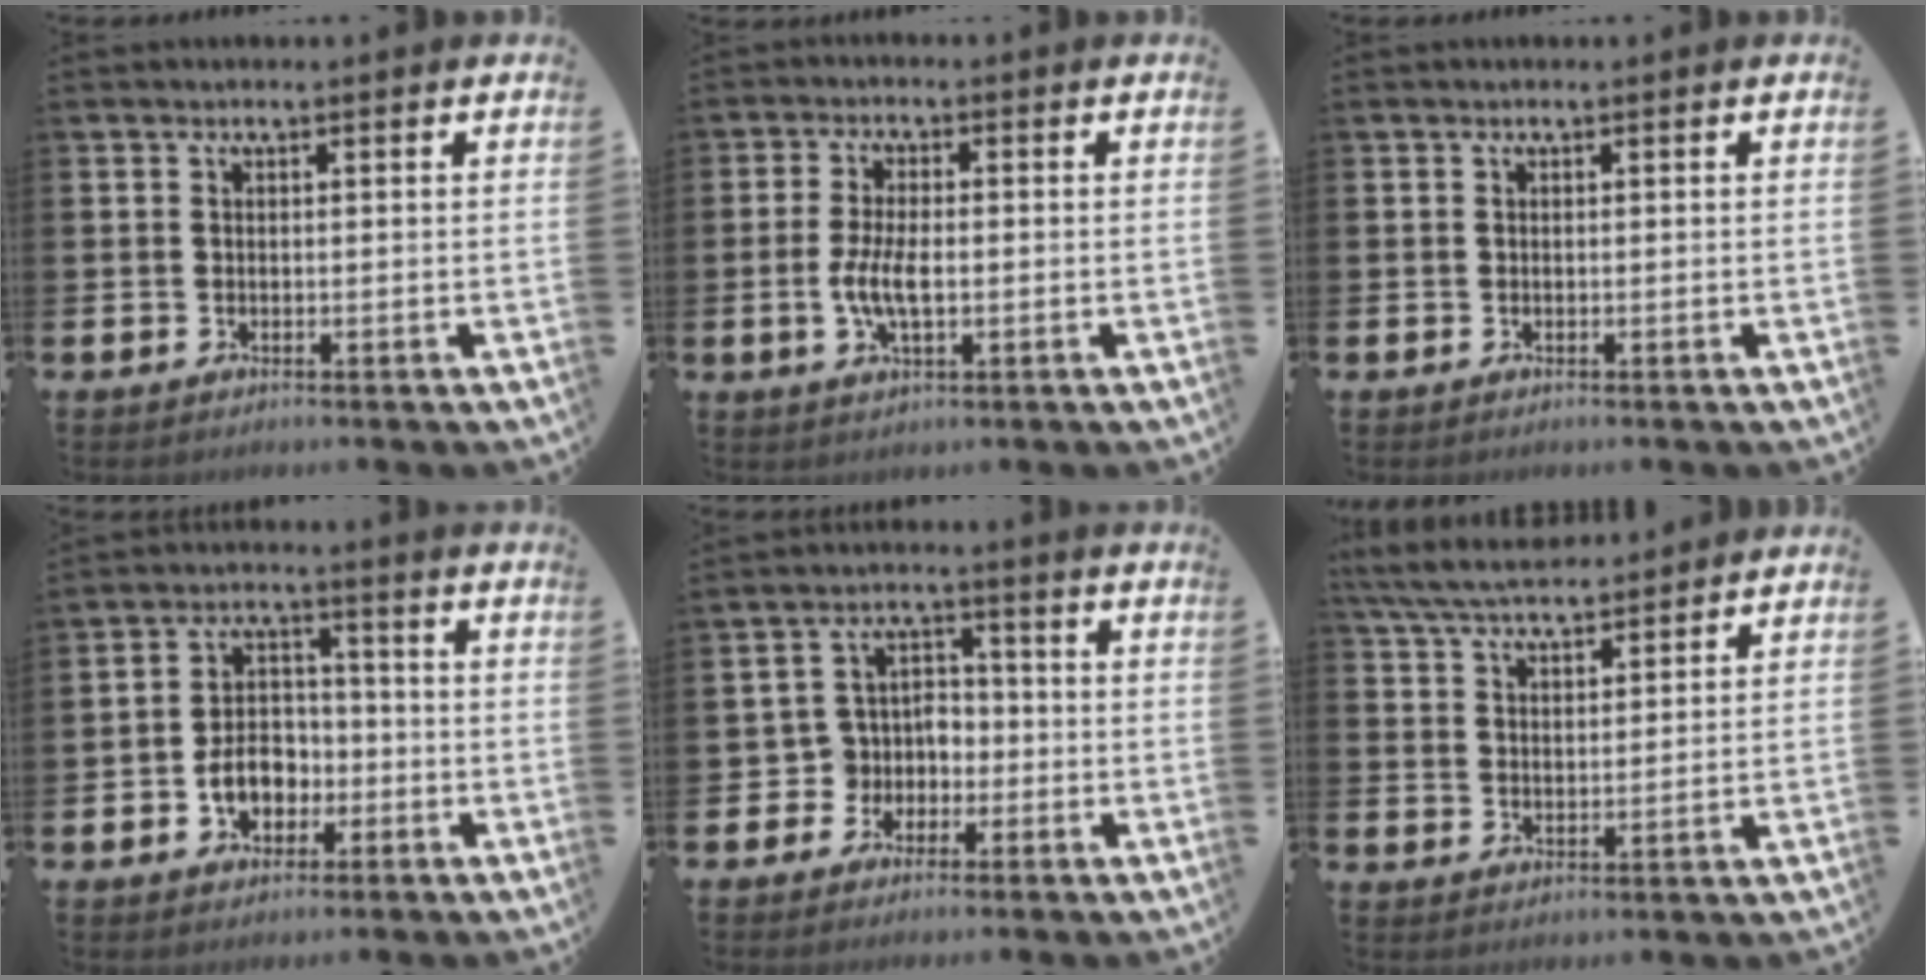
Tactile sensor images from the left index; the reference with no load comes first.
{"total": 4.8, "force": [-0.7, 2.0, 4.4], "torque": [-0.089, -0.002, -0.017]}
{"total": 0.0}
{"total": 5.6, "force": [-2.1, 4.3, 2.9], "torque": [-0.040, 0.006, -0.046]}
{"total": 4.9, "force": [-2.0, 4.4, 0.9], "torque": [-0.046, 0.010, -0.044]}
{"total": 6.3, "force": [6.0, 0.9, 1.6], "torque": [-0.057, -0.024, 0.111]}